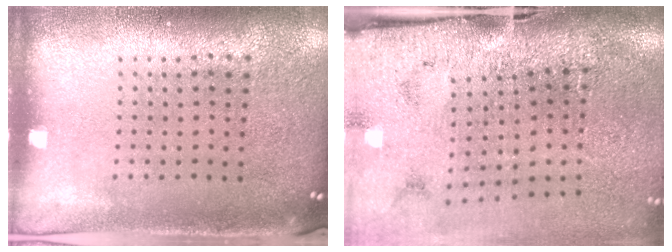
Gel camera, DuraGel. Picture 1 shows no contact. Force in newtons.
{"total": 4.7, "press": 3.6, "slide": 2.9}